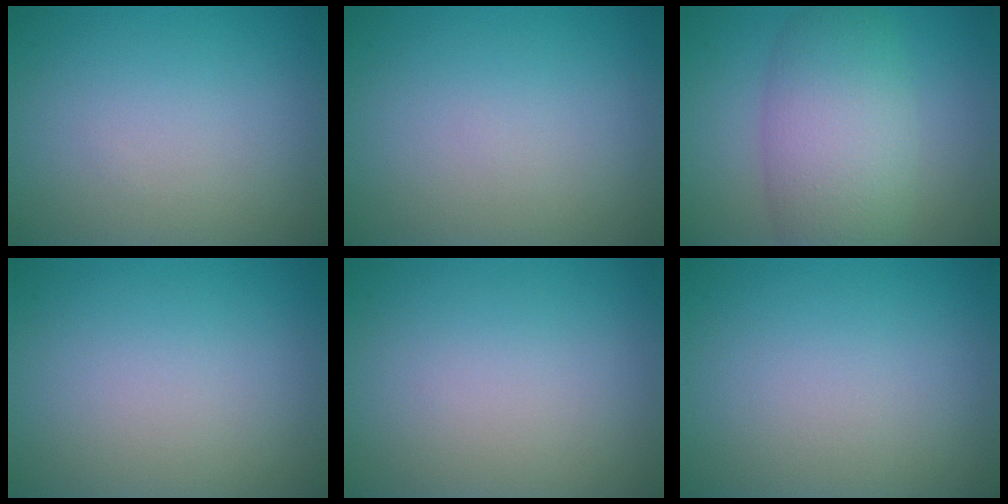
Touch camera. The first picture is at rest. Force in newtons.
{"total": 0.0}
{"total": 7.3, "press": 7.3, "slide": 0.2}
{"total": 0.0}
{"total": 0.0}
{"total": 0.0}